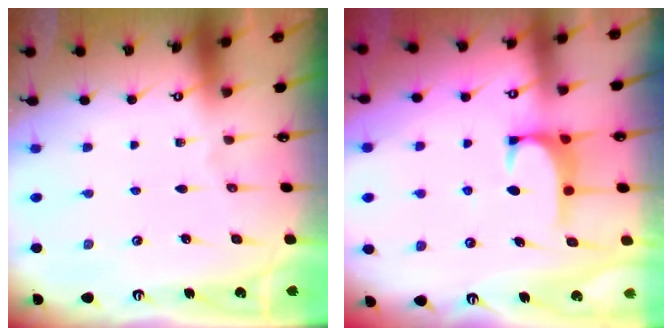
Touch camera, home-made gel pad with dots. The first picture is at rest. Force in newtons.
{"total": 1.5, "press": 1.3, "slide": 0.8}